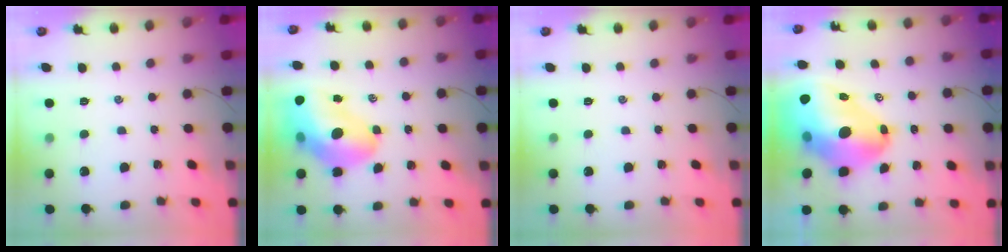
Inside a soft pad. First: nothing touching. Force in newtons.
{"total": 19.2, "press": 18.4, "slide": 5.3}
{"total": 0.0}
{"total": 21.8, "press": 20.9, "slide": 6.0}